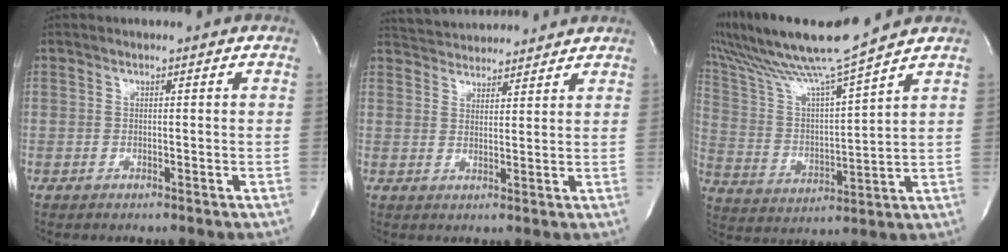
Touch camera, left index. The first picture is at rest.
{"total": 10.4, "force": [10.0, 1.9, 2.2], "torque": [-0.036, 0.024, 0.147]}
{"total": 15.9, "force": [13.7, -1.7, 8.0], "torque": [-0.160, 0.002, 0.242]}